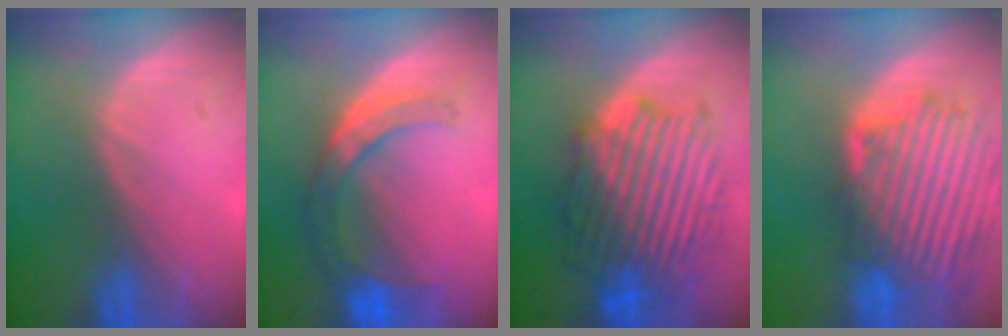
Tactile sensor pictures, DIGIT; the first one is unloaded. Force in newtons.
{"total": 7.6, "press": 6.7, "slide": 3.6}
{"total": 11.3, "press": 11.2, "slide": 0.6}
{"total": 13.2, "press": 11.5, "slide": 6.4}